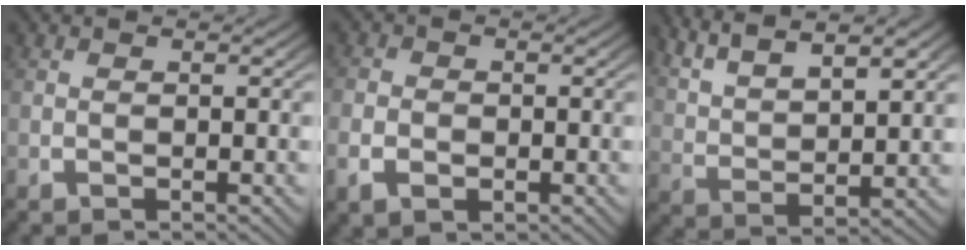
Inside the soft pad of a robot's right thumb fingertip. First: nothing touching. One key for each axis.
{"total": 2.6, "fx": -0.7, "fy": 2.1, "fz": 1.3, "tx": -0.026, "ty": -0.006, "tz": -0.013}
{"total": 7.8, "fx": 5.5, "fy": 3.2, "fz": 4.4, "tx": -0.082, "ty": 0.007, "tz": 0.103}